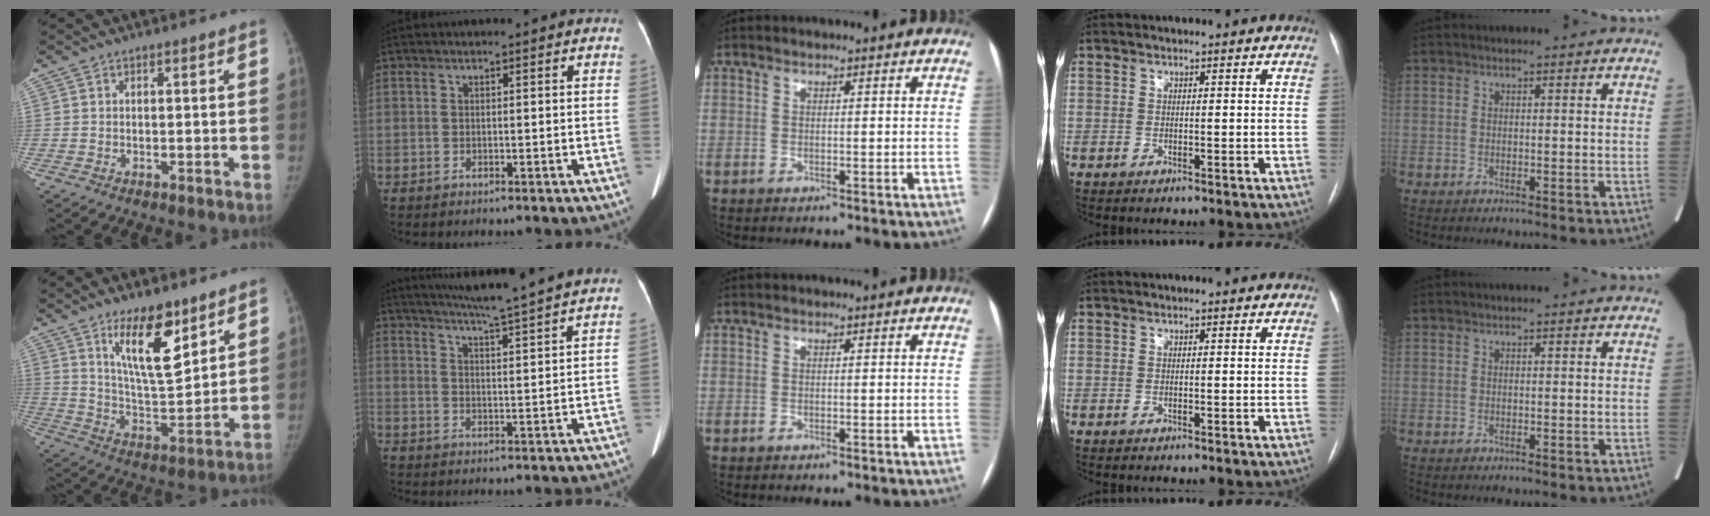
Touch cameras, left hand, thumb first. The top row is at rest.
{"thumb": {"total": 13.1, "force": [8.1, 4.5, 9.4], "torque": [-0.130, -0.065, 0.147]}, "index": {"total": 15.6, "force": [13.9, -1.4, 6.9], "torque": [-0.119, -0.012, 0.184]}}